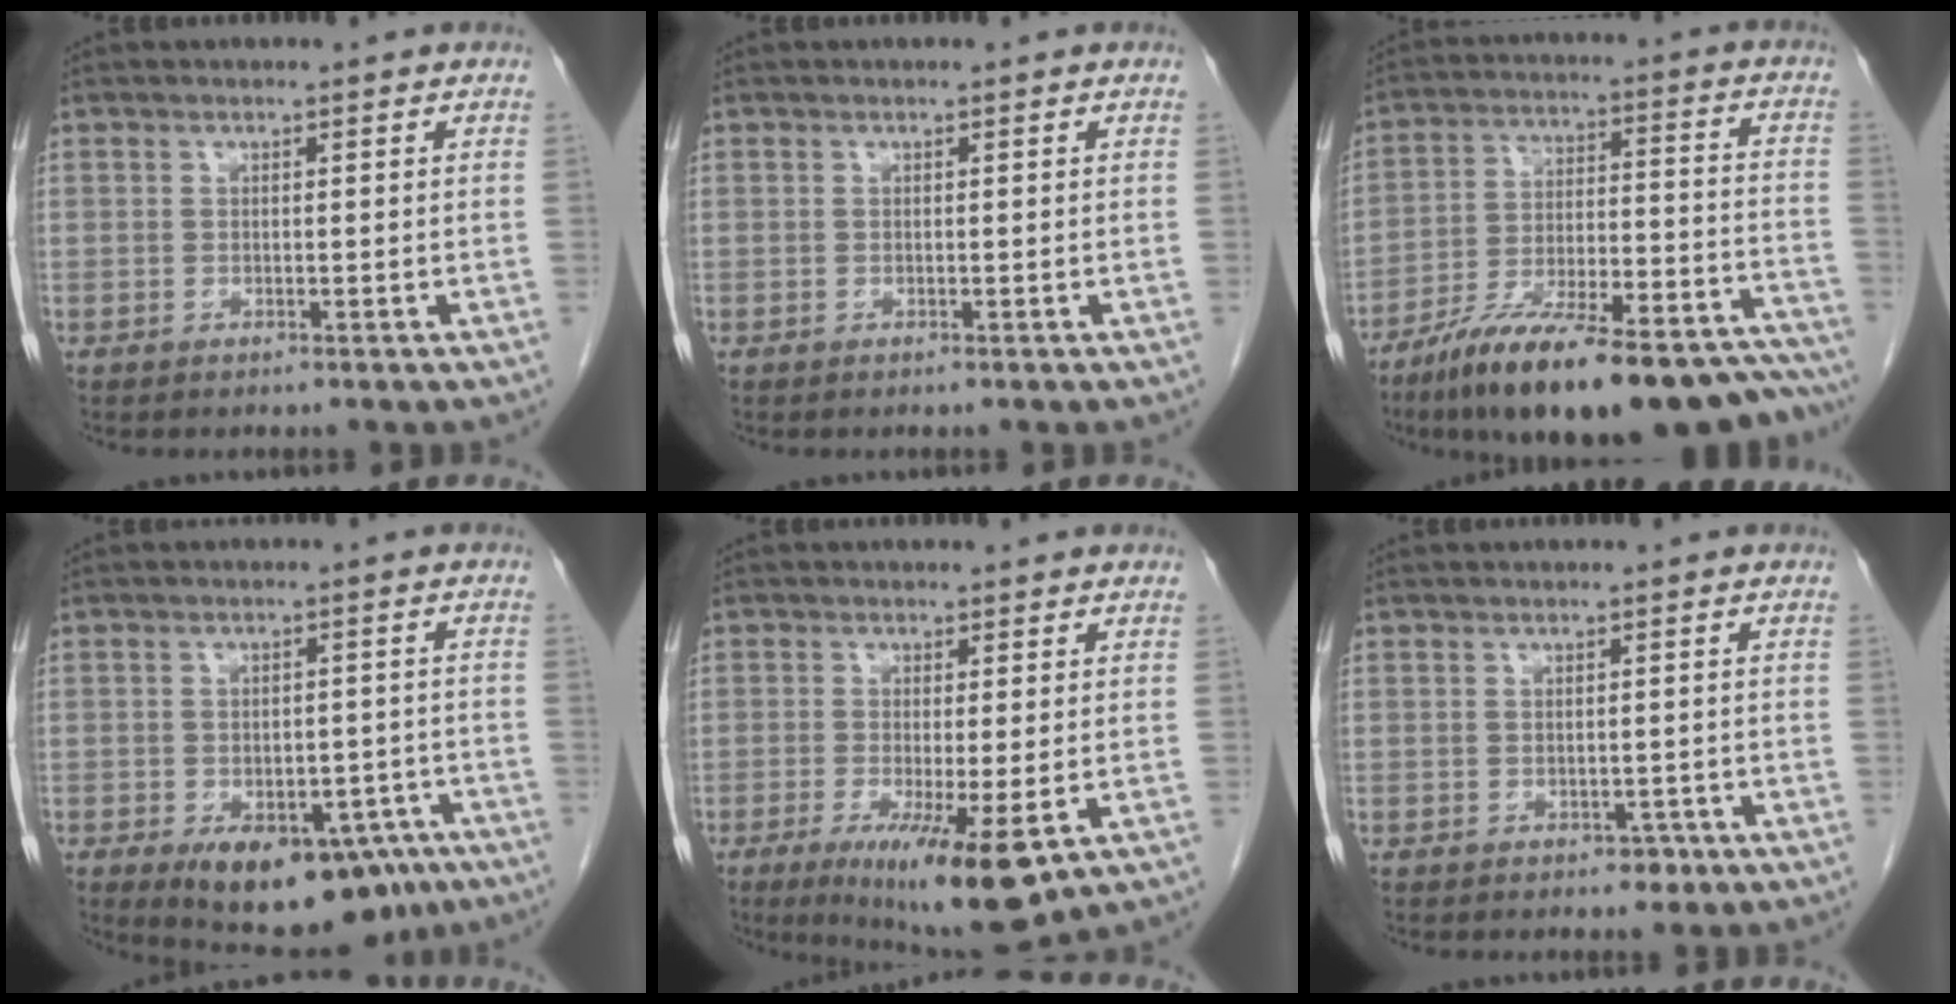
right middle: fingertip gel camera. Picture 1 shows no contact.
{"total": 0.0}
{"total": 26.6, "force": [-21.8, 5.1, 14.5], "torque": [-0.166, 0.012, -0.326]}
{"total": 15.1, "force": [-8.7, 8.1, 9.3], "torque": [-0.127, 0.005, -0.110]}
{"total": 10.7, "force": [-4.8, 1.7, 9.5], "torque": [-0.142, -0.028, -0.068]}
{"total": 1.5, "force": [-0.7, 1.1, 0.7], "torque": [-0.007, 0.003, -0.006]}